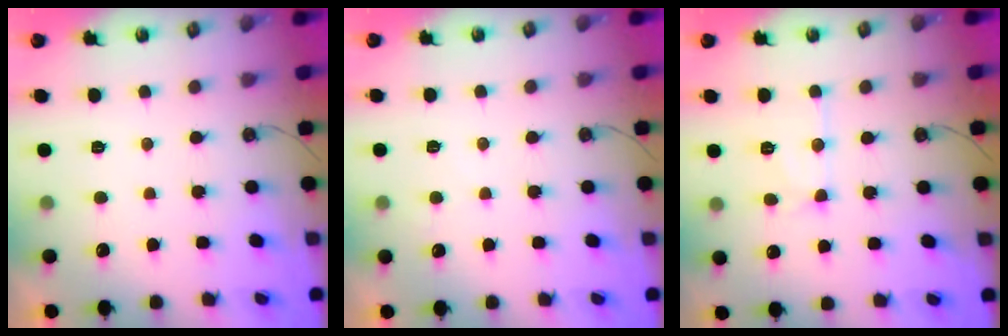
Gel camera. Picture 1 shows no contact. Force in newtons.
{"total": 1.9, "press": 1.9, "slide": 0.3}
{"total": 10.5, "press": 10.4, "slide": 0.9}